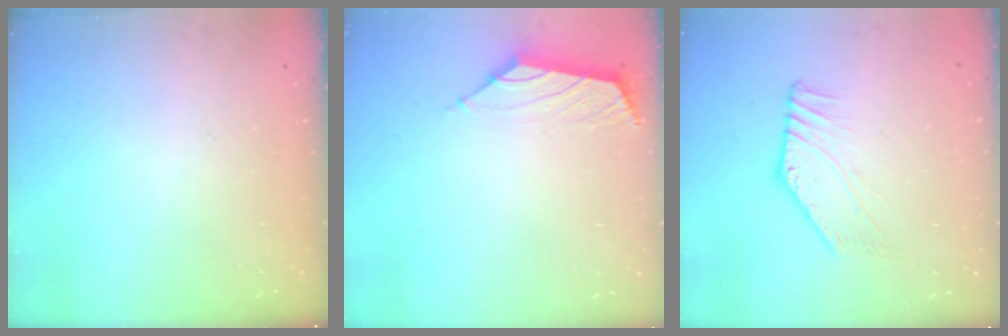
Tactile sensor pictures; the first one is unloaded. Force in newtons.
{"total": 1.6, "press": 1.4, "slide": 0.6}
{"total": 1.7, "press": 1.7, "slide": 0.4}